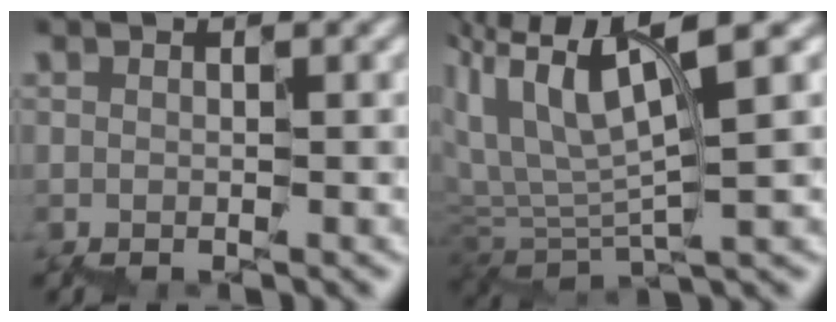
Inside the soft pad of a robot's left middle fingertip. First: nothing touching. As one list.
[{"total": 5.2, "force": [3.5, 1.0, 3.6], "torque": [-0.083, 0.014, 0.068]}]